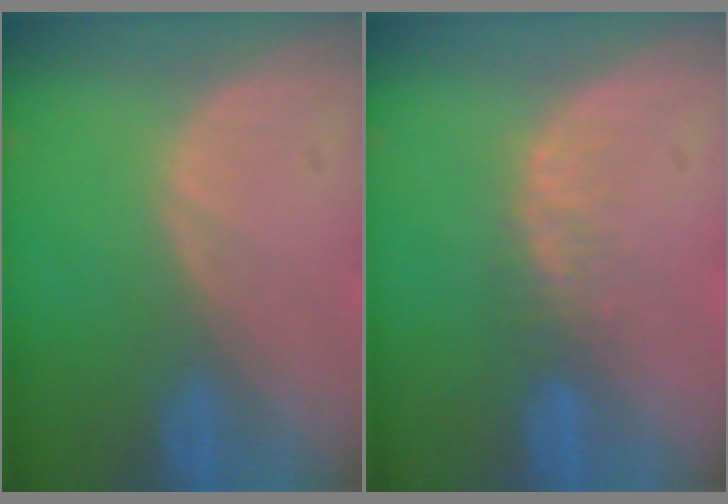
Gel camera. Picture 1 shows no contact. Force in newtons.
{"total": 2.8, "press": 2.4, "slide": 1.5}